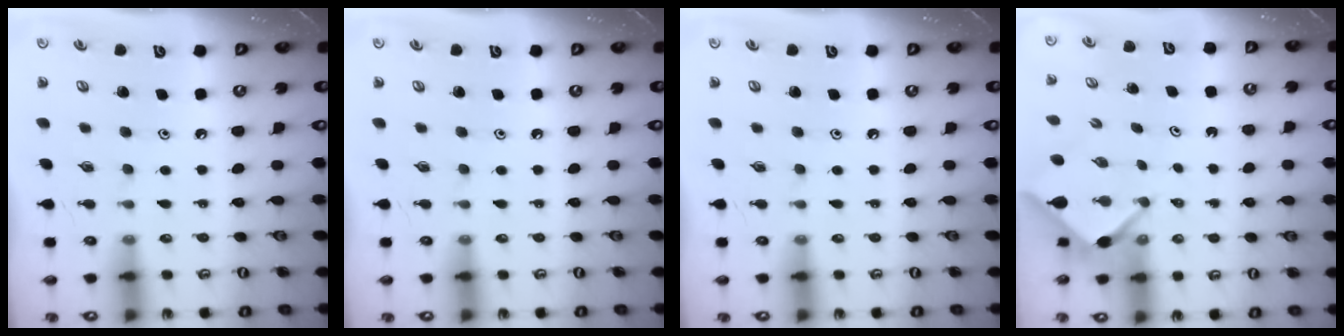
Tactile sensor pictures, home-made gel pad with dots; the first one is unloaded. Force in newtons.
{"total": 0.0}
{"total": 0.0}
{"total": 2.6, "press": 2.6, "slide": 0.3}